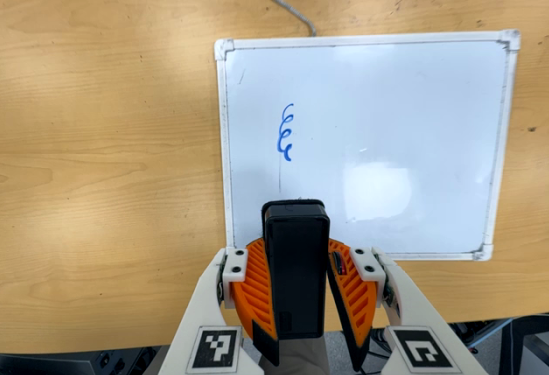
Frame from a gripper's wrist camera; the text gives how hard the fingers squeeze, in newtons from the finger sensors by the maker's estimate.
{"total": 10.3, "left": 9.8, "right": 10.8}